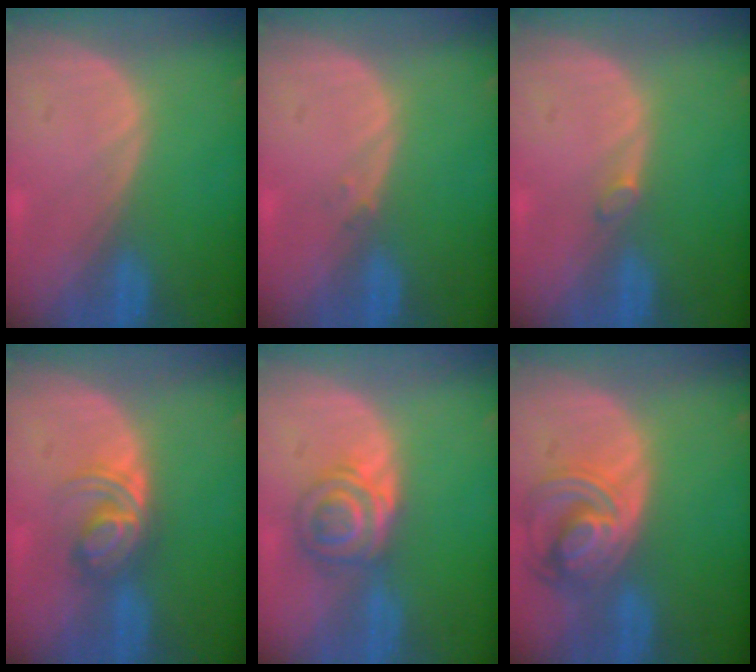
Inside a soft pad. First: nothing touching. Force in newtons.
{"total": 0.7, "press": 0.7, "slide": 0.1}
{"total": 0.9, "press": 0.9, "slide": 0.3}
{"total": 6.0, "press": 5.2, "slide": 3.0}
{"total": 6.0, "press": 5.6, "slide": 2.2}
{"total": 8.3, "press": 7.1, "slide": 4.2}